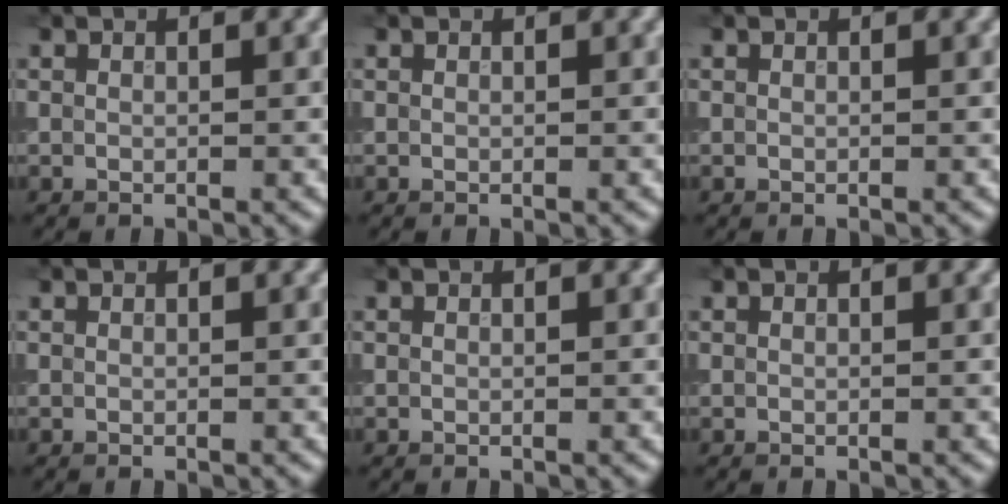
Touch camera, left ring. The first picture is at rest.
{"total": 0.0}
{"total": 0.0}
{"total": 0.0}
{"total": 0.0}
{"total": 0.0}